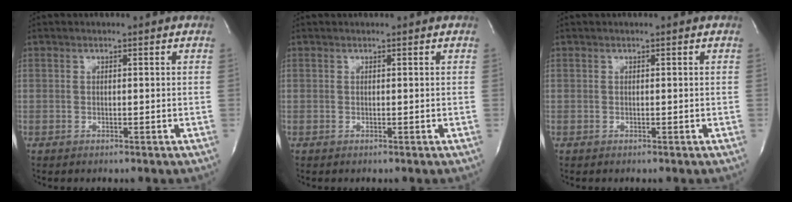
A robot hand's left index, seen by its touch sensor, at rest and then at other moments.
{"total": 0.5, "force": [0.5, 0.0, 0.1], "torque": [0.000, 0.011, 0.010]}
{"total": 0.0}